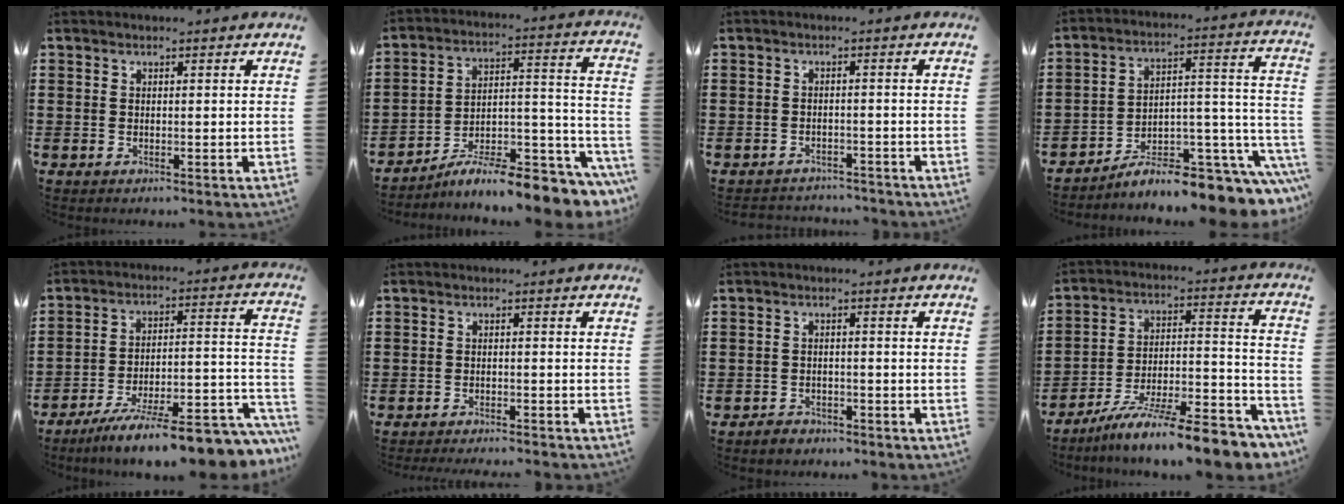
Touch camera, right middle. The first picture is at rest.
{"total": 9.8, "force": [-8.5, 1.0, 4.8], "torque": [-0.065, 0.016, -0.161]}
{"total": 2.3, "force": [-2.2, 0.5, -0.4], "torque": [0.001, 0.003, -0.051]}
{"total": 7.6, "force": [-6.2, 2.2, 3.9], "torque": [-0.044, -0.006, -0.114]}
{"total": 12.7, "force": [-9.9, 0.8, 8.0], "torque": [-0.111, 0.021, -0.172]}
{"total": 1.9, "force": [-1.8, -0.1, -0.2], "torque": [0.000, 0.003, -0.041]}
{"total": 1.7, "force": [-1.5, 0.6, 0.0], "torque": [-0.006, 0.004, -0.035]}
{"total": 12.2, "force": [-10.2, 0.3, 6.6], "torque": [-0.096, 0.017, -0.189]}